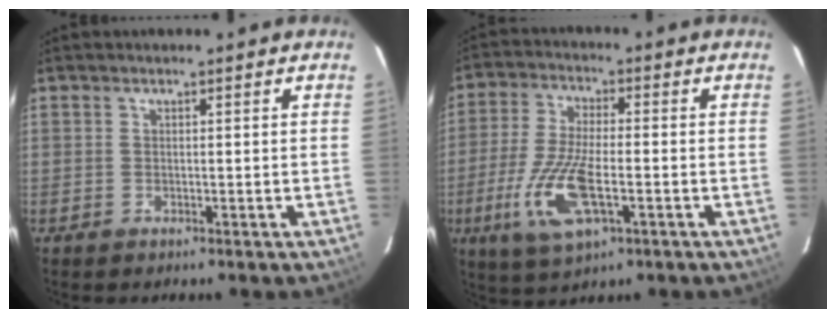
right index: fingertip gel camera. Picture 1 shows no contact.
{"total": 12.7, "force": [-4.2, 4.4, 11.1], "torque": [-0.243, -0.015, -0.080]}